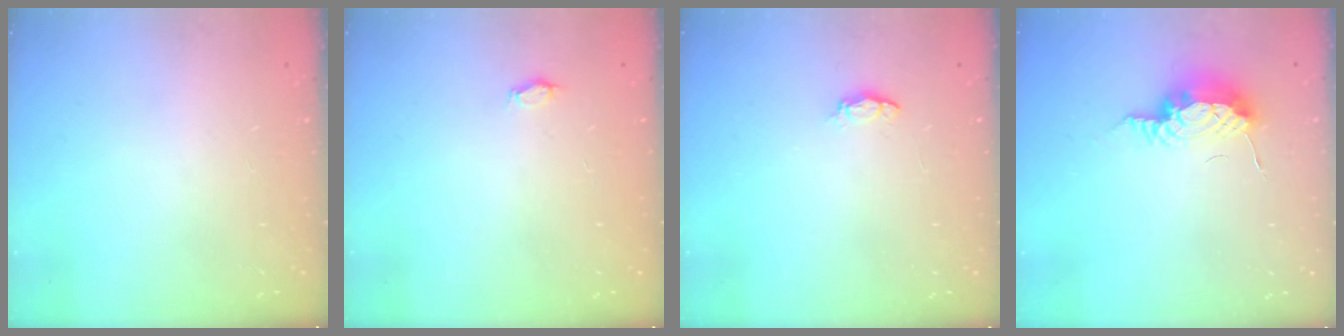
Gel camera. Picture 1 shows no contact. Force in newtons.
{"total": 2.7, "press": 2.5, "slide": 1.1}
{"total": 2.5, "press": 2.5, "slide": 0.4}
{"total": 9.2, "press": 8.7, "slide": 2.8}